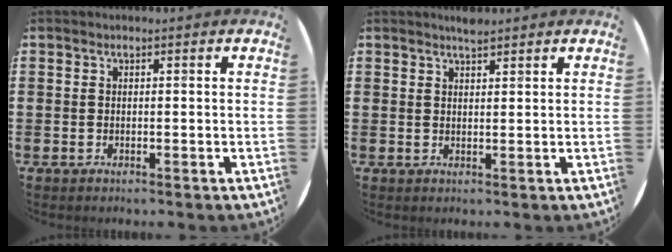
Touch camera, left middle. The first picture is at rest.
{"total": 1.6, "force": [1.6, 0.1, 0.4], "torque": [-0.008, 0.001, 0.029]}